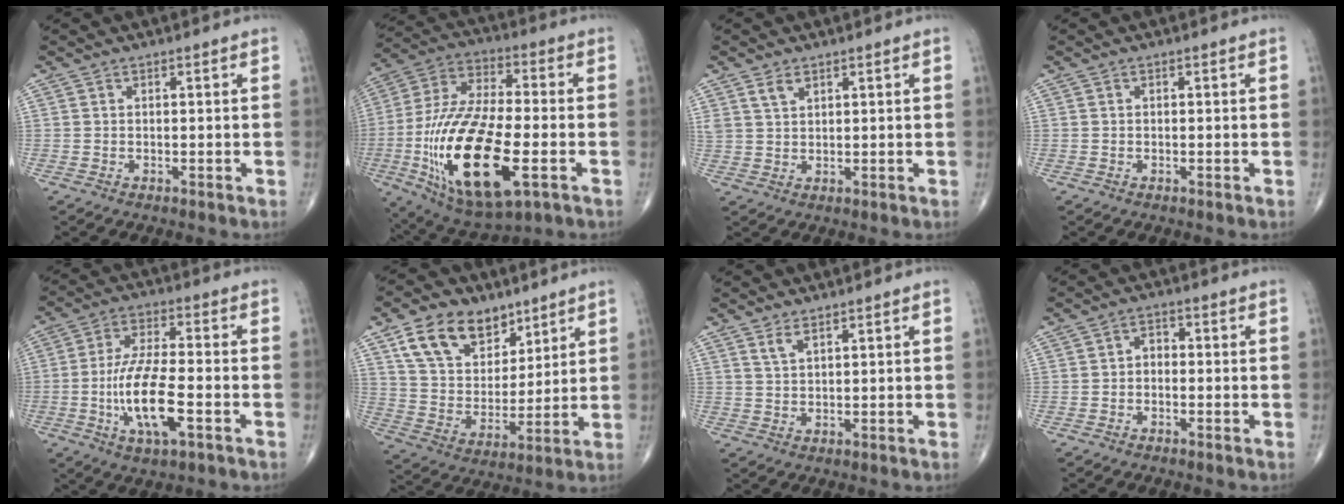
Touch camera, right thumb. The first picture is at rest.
{"total": 25.6, "force": [-7.0, 10.4, 22.4], "torque": [-0.475, -0.002, -0.111]}
{"total": 3.0, "force": [1.9, 1.7, 1.6], "torque": [-0.027, -0.007, 0.044]}
{"total": 0.0}
{"total": 12.7, "force": [-3.6, 4.2, 11.5], "torque": [-0.224, 0.014, -0.066]}
{"total": 15.3, "force": [9.0, 10.0, 7.4], "torque": [-0.096, -0.035, 0.168]}
{"total": 2.5, "force": [1.8, 0.9, 1.5], "torque": [-0.030, -0.009, 0.040]}
{"total": 2.4, "force": [-0.5, 1.7, 1.5], "torque": [-0.012, 0.015, -0.019]}